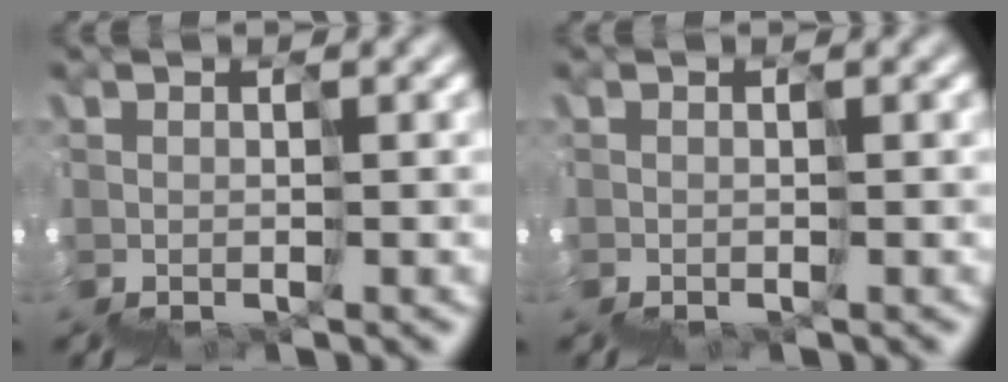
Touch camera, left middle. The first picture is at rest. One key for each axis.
{"total": 0.6, "fx": -0.3, "fy": 0.0, "fz": -0.5, "tx": 0.011, "ty": 0.006, "tz": -0.006}